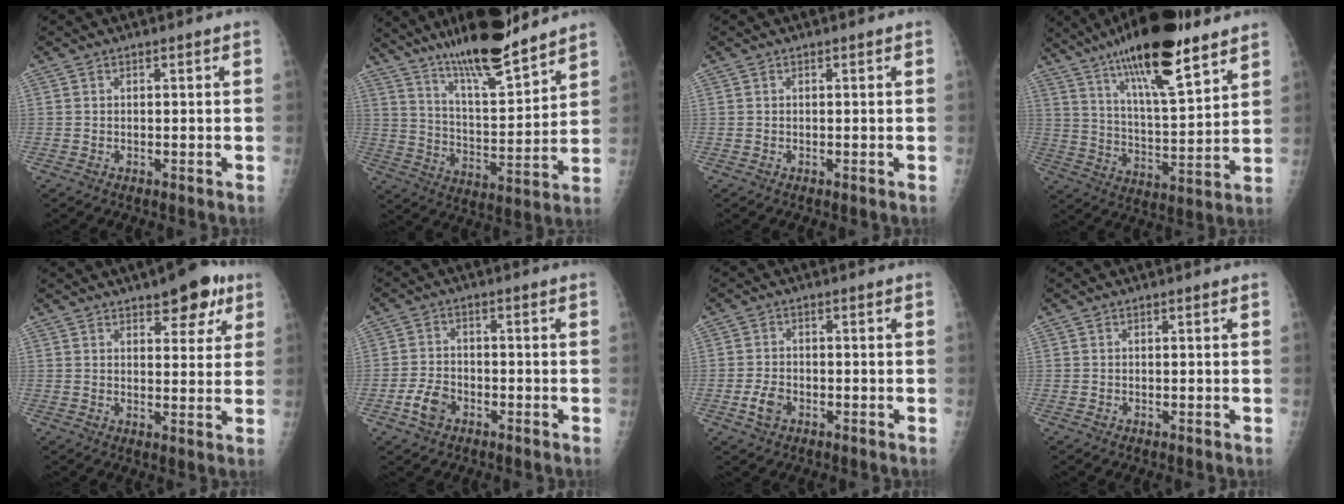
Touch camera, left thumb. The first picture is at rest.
{"total": 18.0, "force": [14.3, 3.2, 10.4], "torque": [-0.150, -0.078, 0.245]}
{"total": 0.0}
{"total": 20.7, "force": [13.5, 5.2, 14.8], "torque": [-0.236, -0.051, 0.227]}
{"total": 8.9, "force": [5.2, 3.9, 6.1], "torque": [-0.049, -0.019, 0.065]}
{"total": 4.9, "force": [-2.8, 3.2, 2.3], "torque": [-0.040, 0.019, -0.051]}
{"total": 3.5, "force": [-1.9, 2.3, 1.9], "torque": [-0.035, 0.012, -0.033]}
{"total": 0.0}